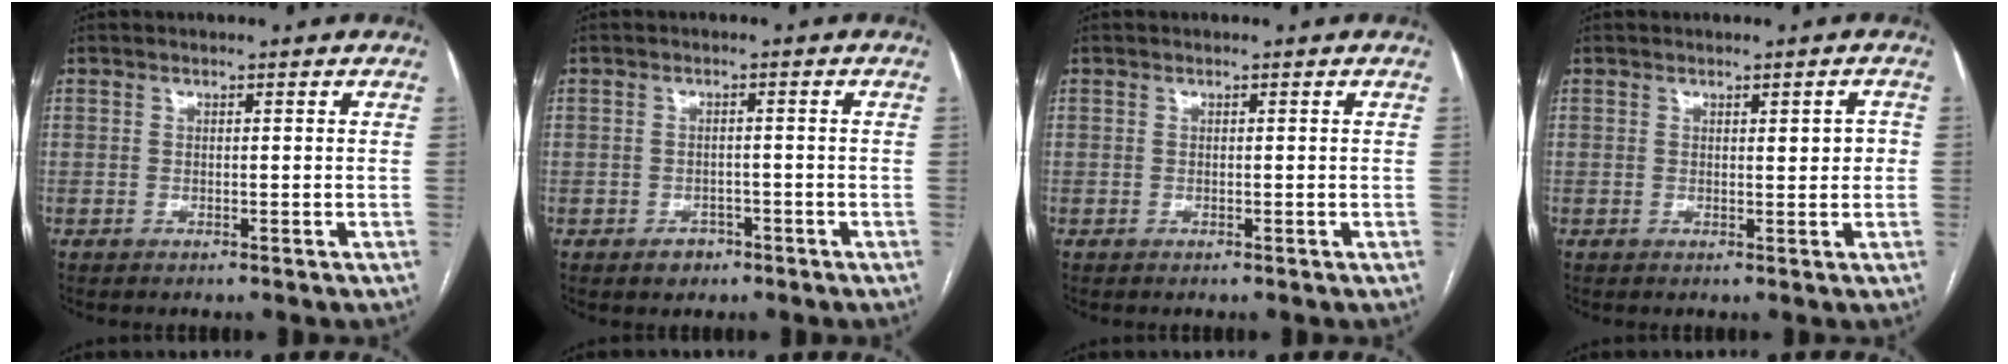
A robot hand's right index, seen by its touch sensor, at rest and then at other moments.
{"total": 2.5, "force": [-1.5, 1.9, 0.7], "torque": [-0.007, 0.006, -0.018]}
{"total": 0.0}
{"total": 2.2, "force": [0.4, 0.8, 2.0], "torque": [-0.022, 0.002, 0.006]}